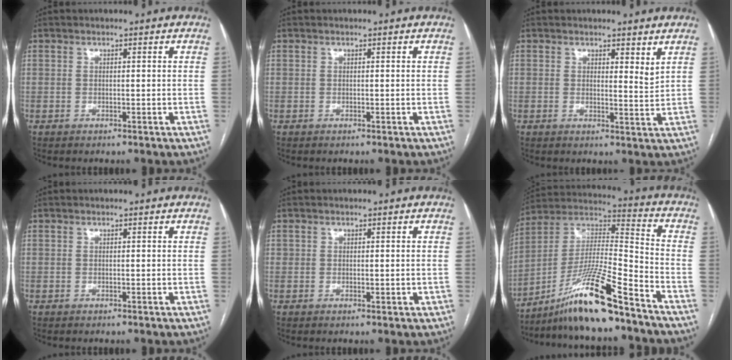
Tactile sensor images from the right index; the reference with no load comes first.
{"total": 0.0}
{"total": 2.8, "force": [2.0, 0.6, 1.9], "torque": [-0.029, -0.015, 0.026]}
{"total": 0.0}
{"total": 0.9, "force": [0.1, 0.6, 0.6], "torque": [-0.009, 0.003, 0.007]}
{"total": 15.9, "force": [-11.6, -0.1, 10.9], "torque": [-0.206, 0.002, -0.207]}